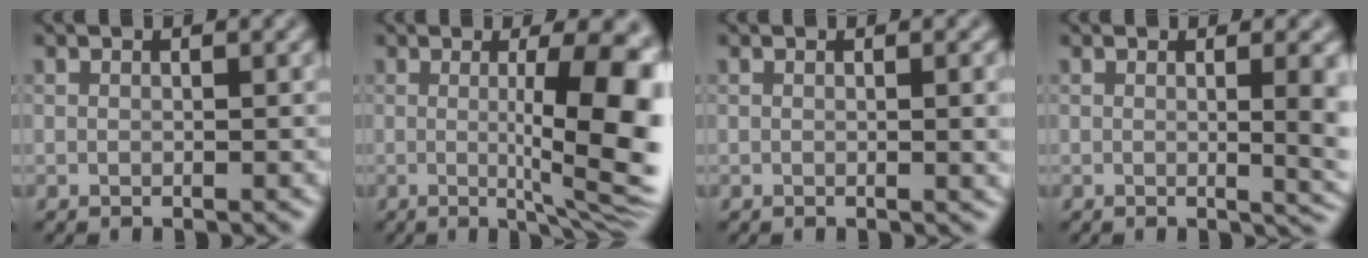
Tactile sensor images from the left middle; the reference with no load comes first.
{"total": 11.6, "force": [0.1, 2.8, 11.3], "torque": [-0.140, -0.011, 0.004]}
{"total": 2.1, "force": [0.1, 0.6, 2.1], "torque": [-0.021, 0.000, -0.001]}
{"total": 5.0, "force": [0.2, 1.8, 4.6], "torque": [-0.040, -0.003, 0.004]}